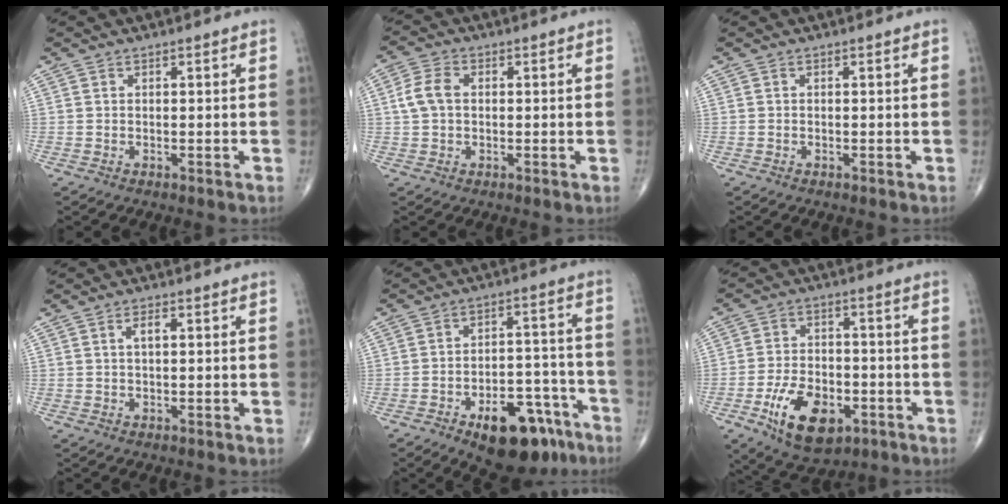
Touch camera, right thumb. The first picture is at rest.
{"total": 5.0, "force": [0.4, 3.4, 3.6], "torque": [-0.080, 0.014, 0.004]}
{"total": 0.0}
{"total": 2.2, "force": [0.6, 0.9, 1.9], "torque": [-0.035, 0.003, 0.010]}
{"total": 16.2, "force": [-9.5, 7.9, 10.4], "torque": [-0.117, 0.073, -0.131]}
{"total": 13.5, "force": [-5.6, 7.7, 9.5], "torque": [-0.145, 0.015, -0.087]}